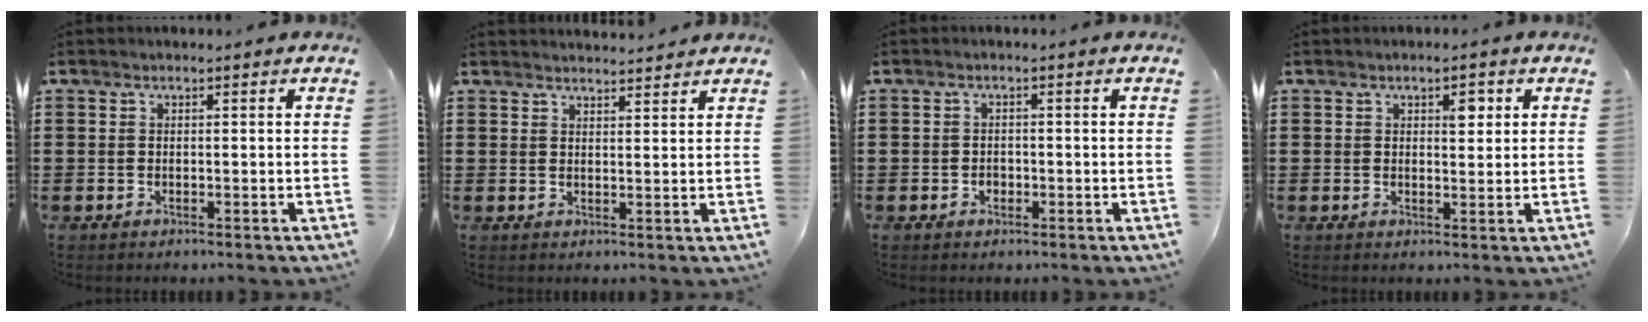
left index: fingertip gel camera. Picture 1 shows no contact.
{"total": 2.2, "force": [2.2, -0.1, 0.0], "torque": [-0.006, -0.003, 0.043]}
{"total": 1.2, "force": [-0.5, 0.9, 0.5], "torque": [-0.013, 0.002, -0.011]}
{"total": 2.8, "force": [1.3, 1.4, 2.1], "torque": [-0.020, -0.001, 0.016]}